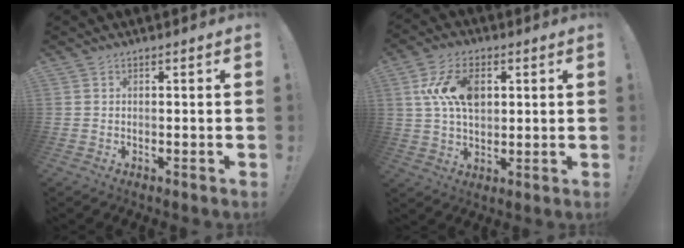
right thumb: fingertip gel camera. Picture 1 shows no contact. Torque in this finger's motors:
{"motor_torque": [-0.01, 0.69, 0.39, 0.81, 0.29]}